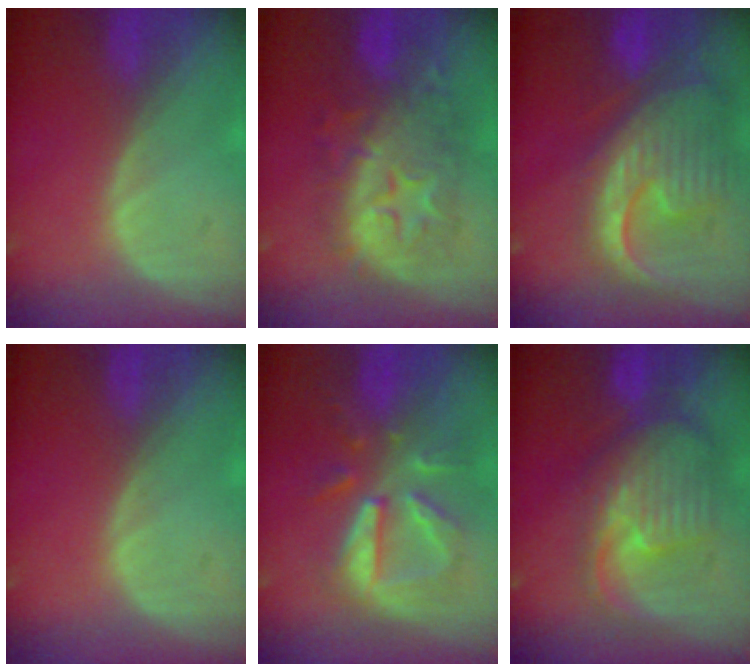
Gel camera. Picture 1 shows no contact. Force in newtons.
{"total": 9.9, "press": 9.9, "slide": 0.5}
{"total": 12.8, "press": 11.0, "slide": 6.6}
{"total": 0.0}
{"total": 9.3, "press": 8.9, "slide": 2.8}
{"total": 10.6, "press": 9.5, "slide": 4.7}